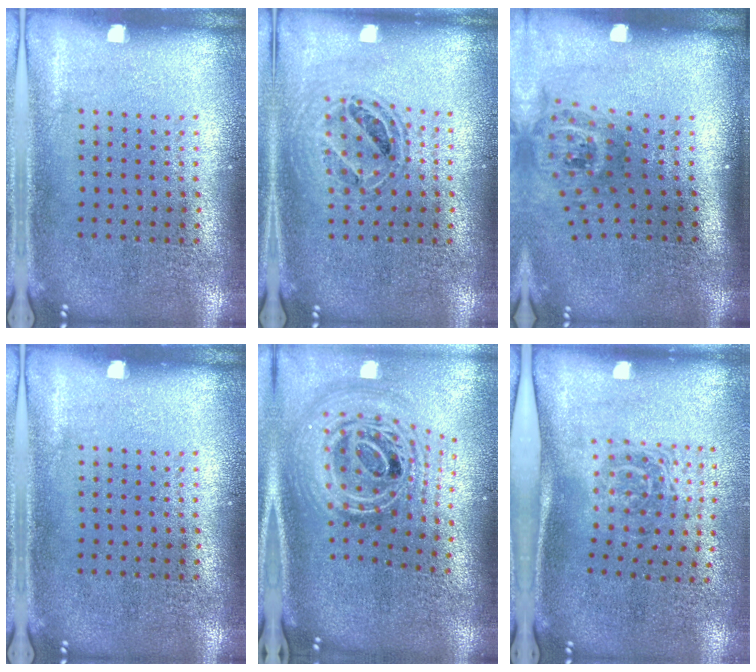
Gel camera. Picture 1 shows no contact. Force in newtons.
{"total": 0.7, "press": 0.7, "slide": 0.1}
{"total": 1.9, "press": 1.3, "slide": 1.4}
{"total": 0.0}
{"total": 2.9, "press": 2.0, "slide": 2.1}
{"total": 1.7, "press": 1.2, "slide": 1.2}